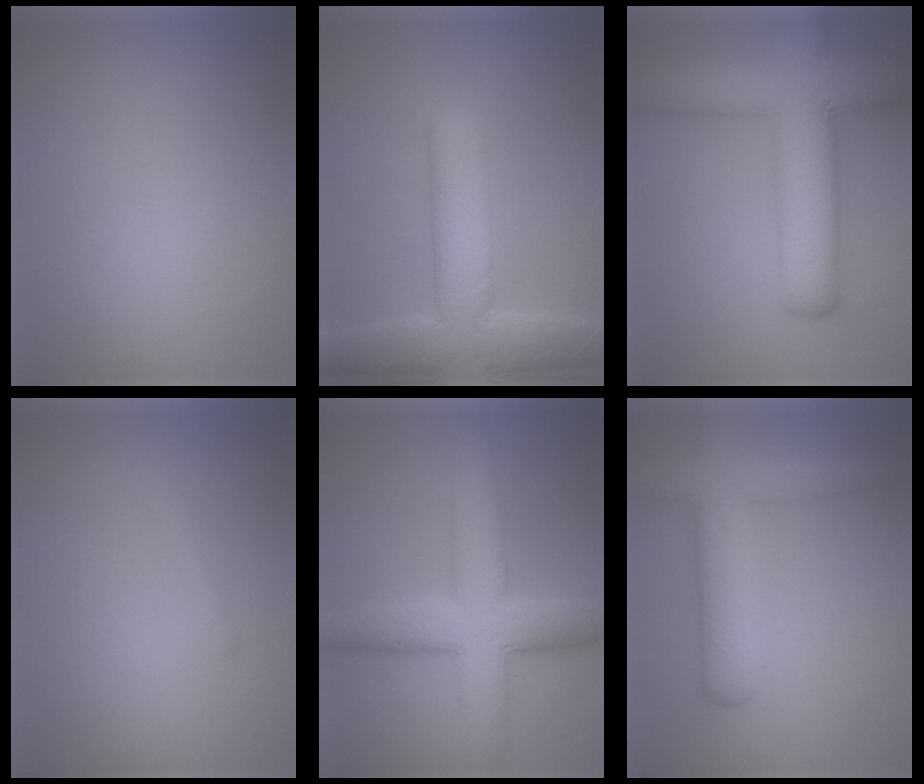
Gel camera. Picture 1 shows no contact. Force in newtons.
{"total": 8.8, "press": 8.8, "slide": 0.6}
{"total": 9.8, "press": 9.8, "slide": 0.4}
{"total": 0.8, "press": 0.8, "slide": 0.0}
{"total": 7.9, "press": 7.9, "slide": 0.2}
{"total": 6.0, "press": 6.0, "slide": 0.5}